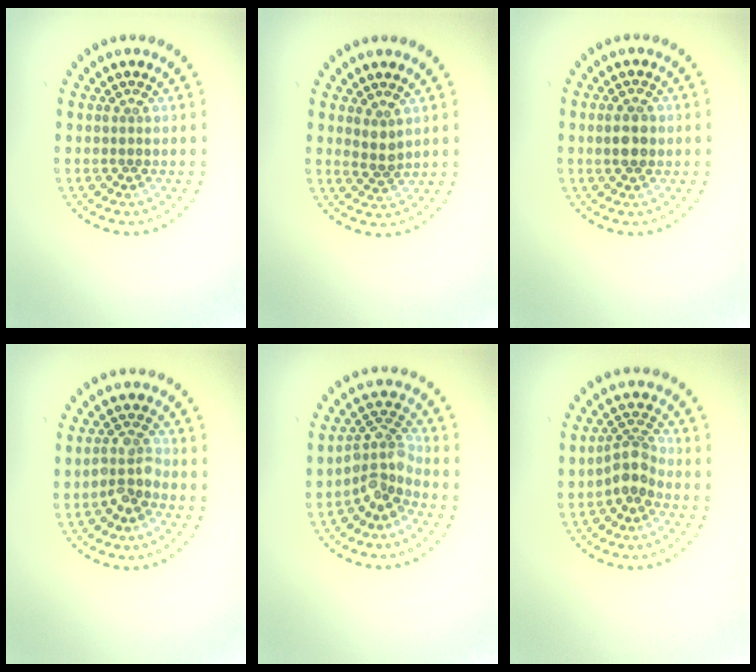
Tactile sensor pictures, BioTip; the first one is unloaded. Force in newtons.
{"total": 1.7, "press": 1.4, "slide": 1.0}
{"total": 2.8, "press": 2.8, "slide": 0.2}
{"total": 2.6, "press": 2.2, "slide": 1.5}
{"total": 3.6, "press": 2.6, "slide": 2.5}
{"total": 2.9, "press": 2.2, "slide": 1.8}